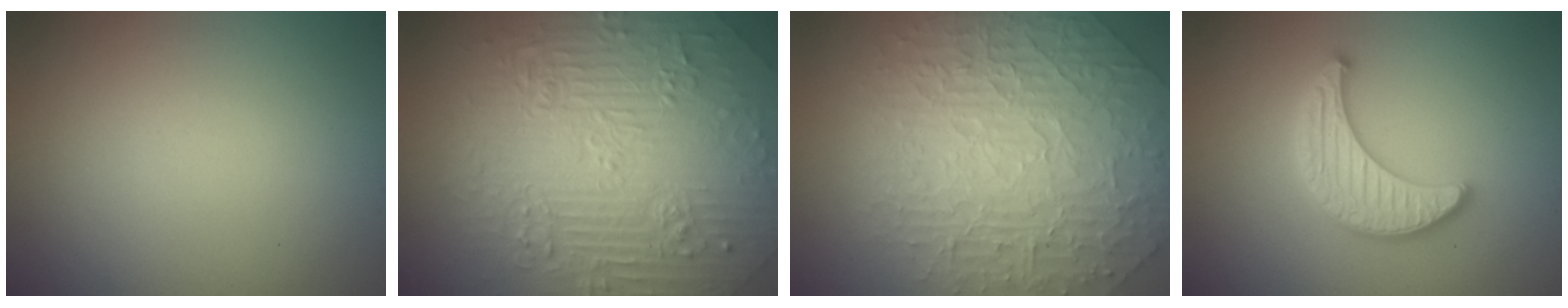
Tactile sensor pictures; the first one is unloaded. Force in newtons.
{"total": 10.9, "press": 7.2, "slide": 8.3}
{"total": 8.8, "press": 6.6, "slide": 5.8}
{"total": 3.6, "press": 3.5, "slide": 0.7}